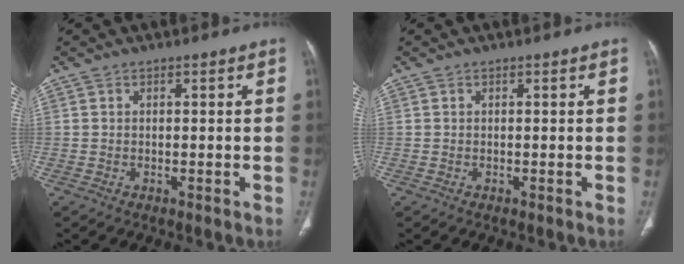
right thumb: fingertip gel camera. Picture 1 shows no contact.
{"total": 0.0}